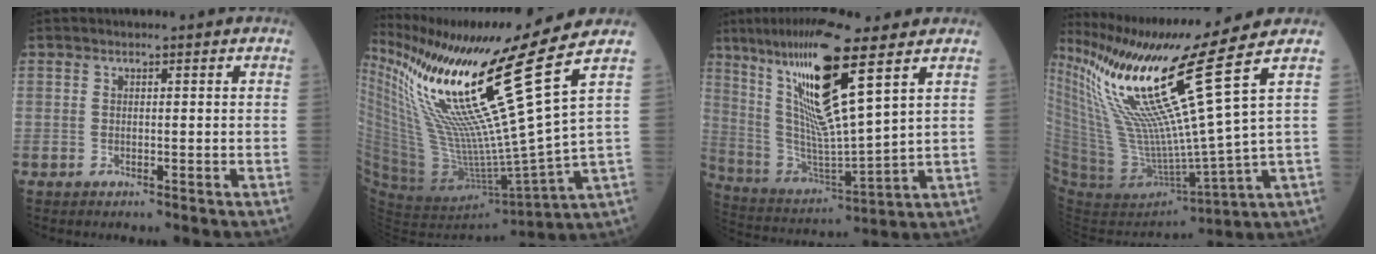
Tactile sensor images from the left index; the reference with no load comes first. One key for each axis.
{"total": 23.3, "fx": 13.4, "fy": -3.2, "fz": 18.8, "tx": -0.327, "ty": -0.042, "tz": 0.238}
{"total": 17.9, "fx": 9.4, "fy": 1.2, "fz": 15.1, "tx": -0.298, "ty": -0.007, "tz": 0.175}
{"total": 20.0, "fx": 12.1, "fy": -3.0, "fz": 15.7, "tx": -0.276, "ty": -0.048, "tz": 0.227}